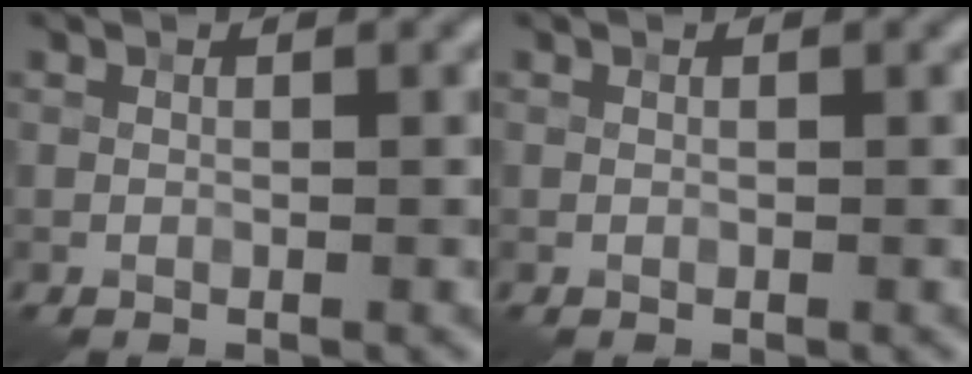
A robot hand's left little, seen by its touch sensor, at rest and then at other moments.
{"total": 0.0}